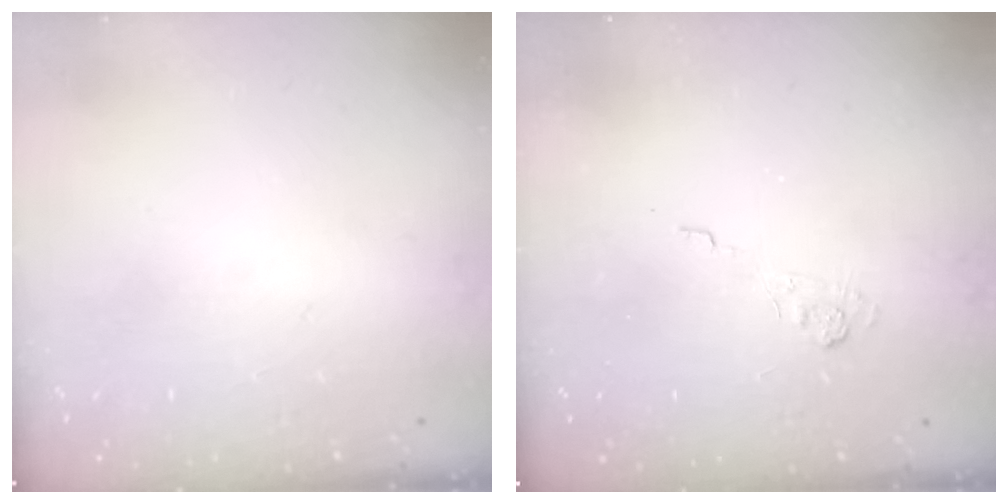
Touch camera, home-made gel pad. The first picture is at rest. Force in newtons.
{"total": 2.6, "press": 2.2, "slide": 1.5}